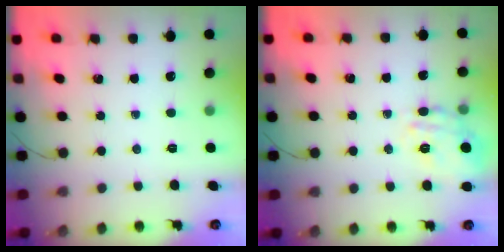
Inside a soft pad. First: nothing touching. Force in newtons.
{"total": 6.7, "press": 6.6, "slide": 1.1}